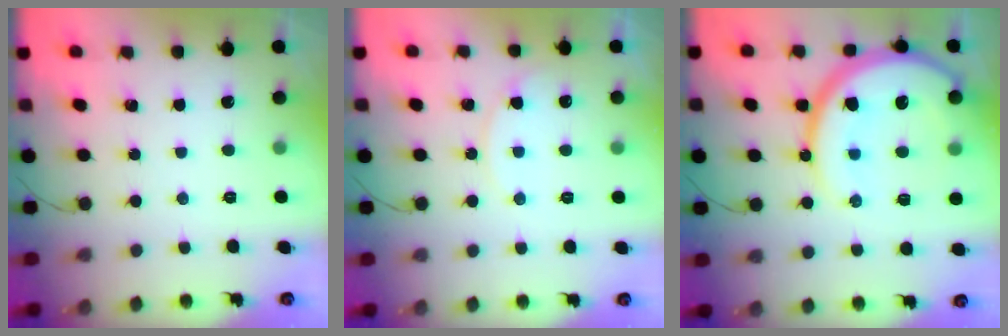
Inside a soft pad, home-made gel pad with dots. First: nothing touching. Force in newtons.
{"total": 6.7, "press": 6.7, "slide": 0.7}
{"total": 21.5, "press": 21.4, "slide": 2.4}